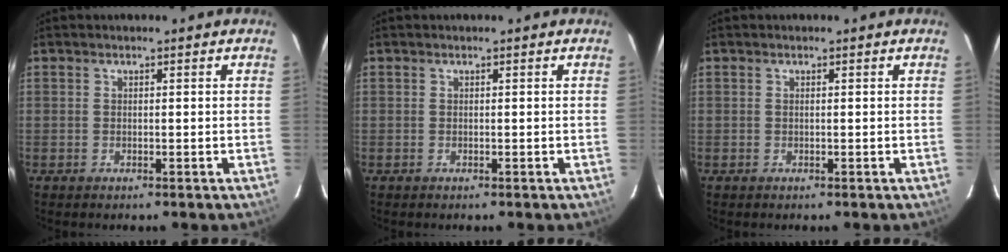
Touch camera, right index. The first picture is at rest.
{"total": 0.0}
{"total": 0.0}